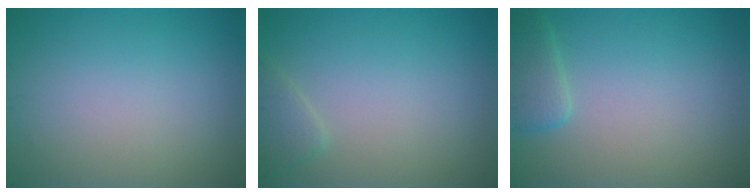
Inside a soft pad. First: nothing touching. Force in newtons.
{"total": 1.5, "press": 1.5, "slide": 0.1}
{"total": 2.4, "press": 2.4, "slide": 0.2}